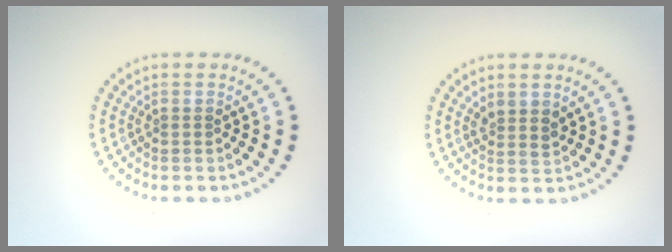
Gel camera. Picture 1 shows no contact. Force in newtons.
{"total": 1.5, "press": 1.3, "slide": 0.8}